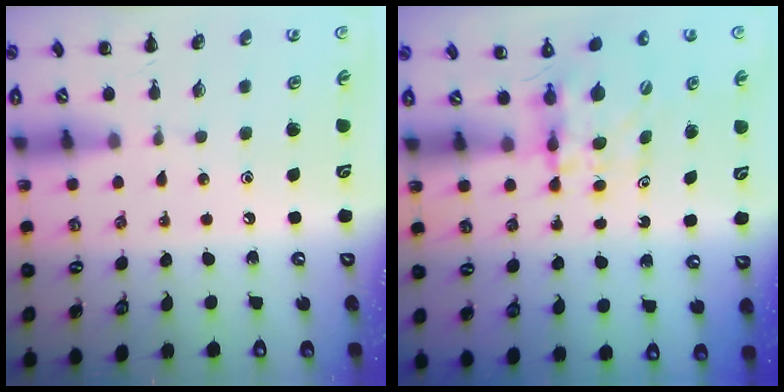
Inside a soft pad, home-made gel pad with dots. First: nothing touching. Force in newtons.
{"total": 4.9, "press": 4.9, "slide": 0.1}